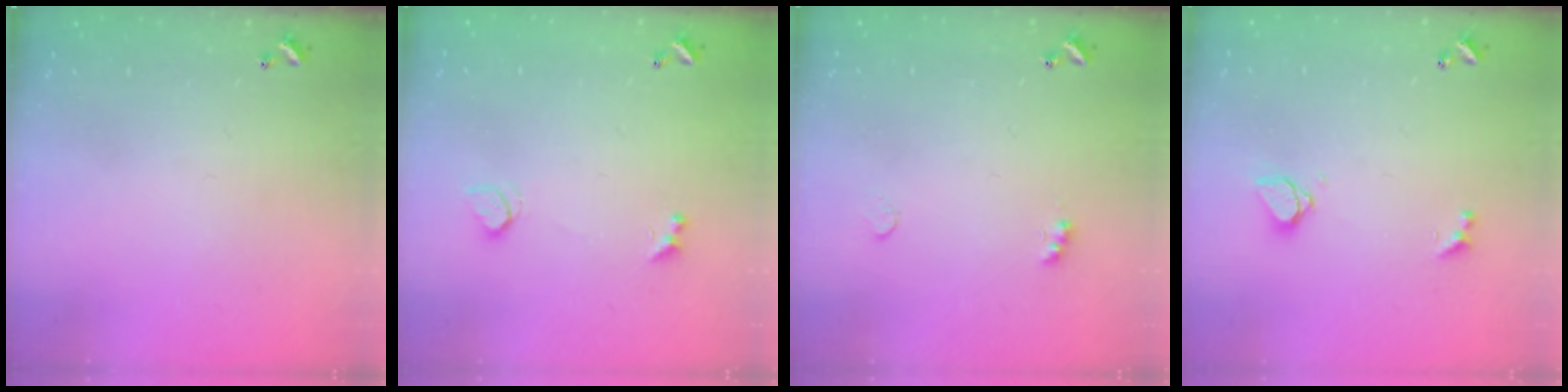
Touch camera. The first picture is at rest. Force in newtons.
{"total": 1.8, "press": 1.8, "slide": 0.5}
{"total": 3.8, "press": 3.7, "slide": 0.6}
{"total": 1.6, "press": 1.5, "slide": 0.5}